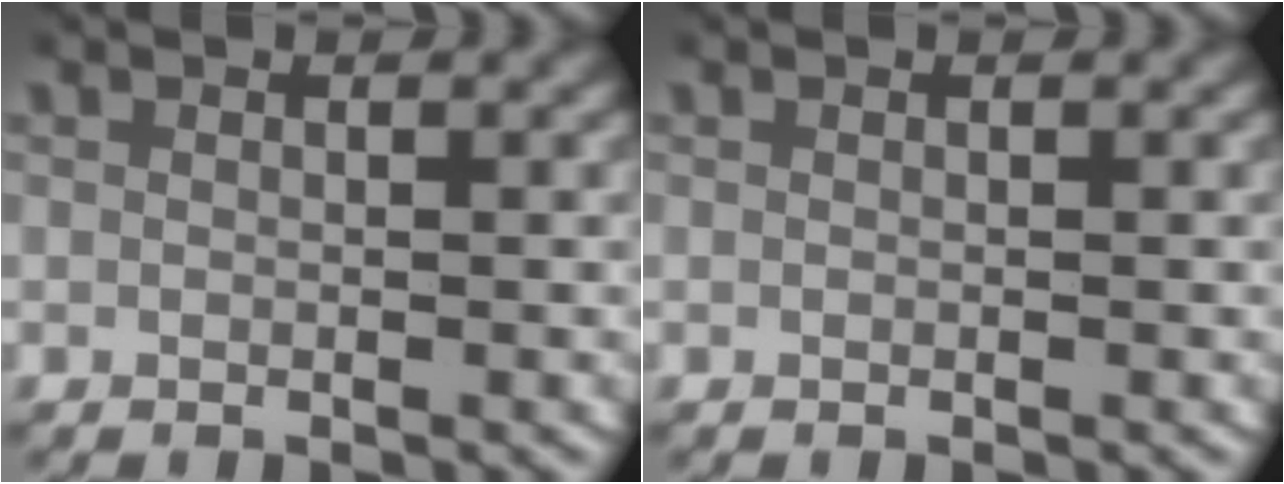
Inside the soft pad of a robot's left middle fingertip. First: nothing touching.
{"total": 0.0}